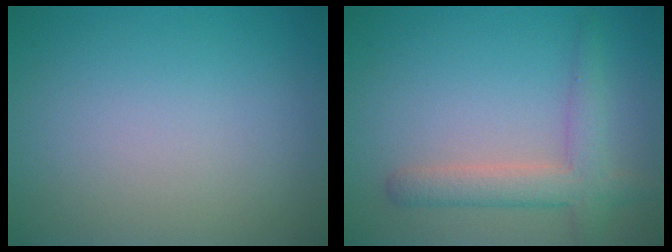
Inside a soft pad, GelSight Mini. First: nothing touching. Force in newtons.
{"total": 3.7, "press": 3.7, "slide": 0.2}